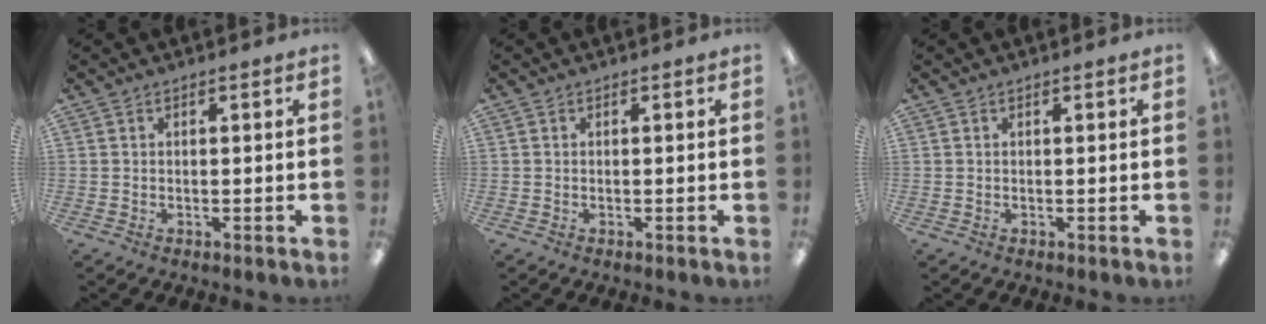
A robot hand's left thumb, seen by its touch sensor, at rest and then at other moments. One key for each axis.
{"total": 0.0}
{"total": 0.0}